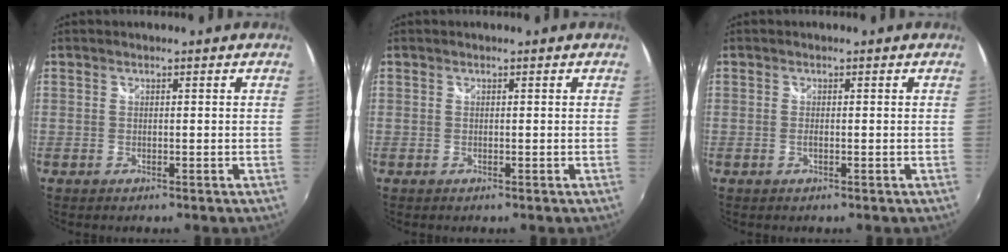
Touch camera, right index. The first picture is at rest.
{"total": 0.0}
{"total": 0.7, "force": [-0.2, 0.0, 0.6], "torque": [-0.012, 0.000, -0.007]}